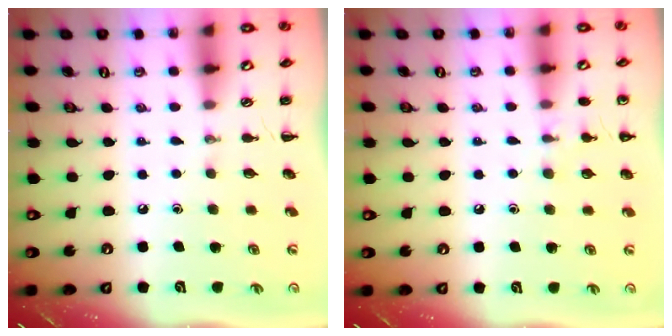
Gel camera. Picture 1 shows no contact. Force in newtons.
{"total": 7.1, "press": 6.8, "slide": 2.2}